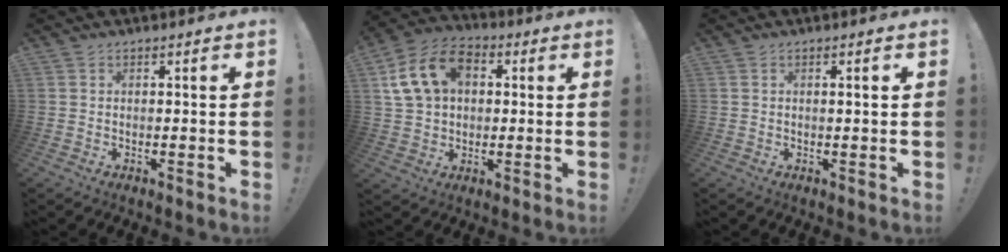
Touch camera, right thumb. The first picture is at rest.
{"total": 15.1, "force": [4.4, 11.2, 9.1], "torque": [-0.151, 0.003, 0.092]}
{"total": 1.3, "force": [0.3, -0.1, 1.3], "torque": [-0.019, -0.001, 0.001]}